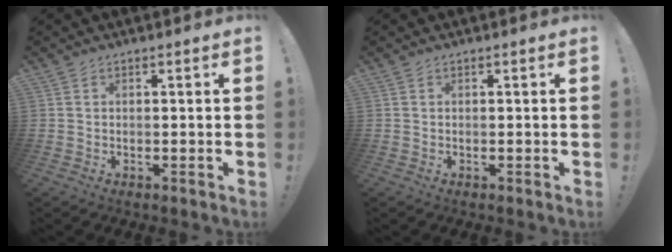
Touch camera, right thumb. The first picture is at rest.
{"total": 0.0}